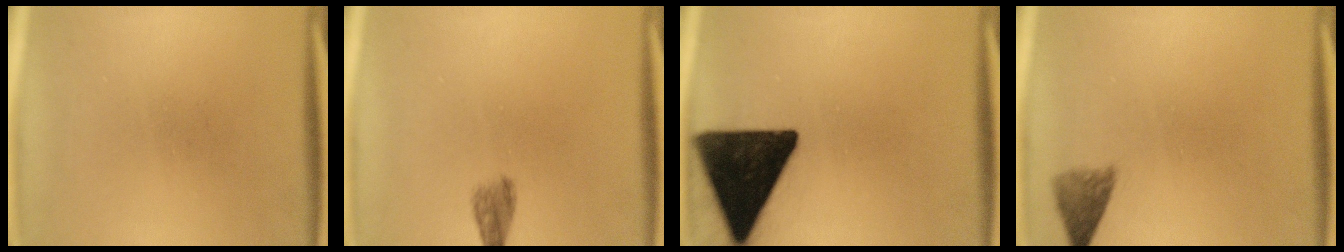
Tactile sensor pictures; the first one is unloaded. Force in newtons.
{"total": 2.4}
{"total": 17.7}
{"total": 2.8}